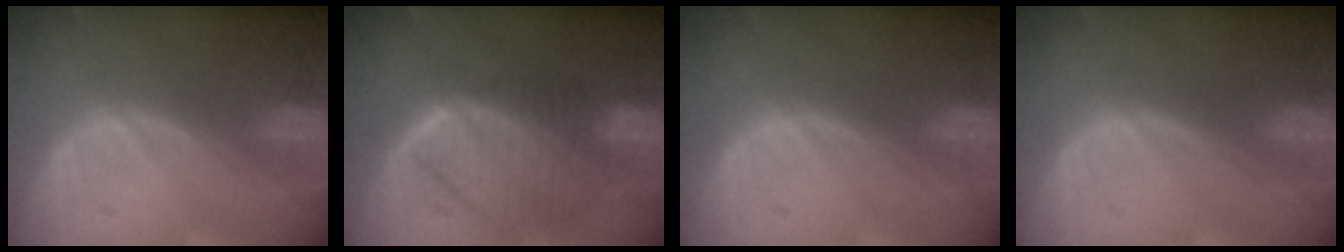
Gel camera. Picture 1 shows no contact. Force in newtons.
{"total": 10.1, "press": 8.8, "slide": 5.1}
{"total": 0.0}
{"total": 0.0}